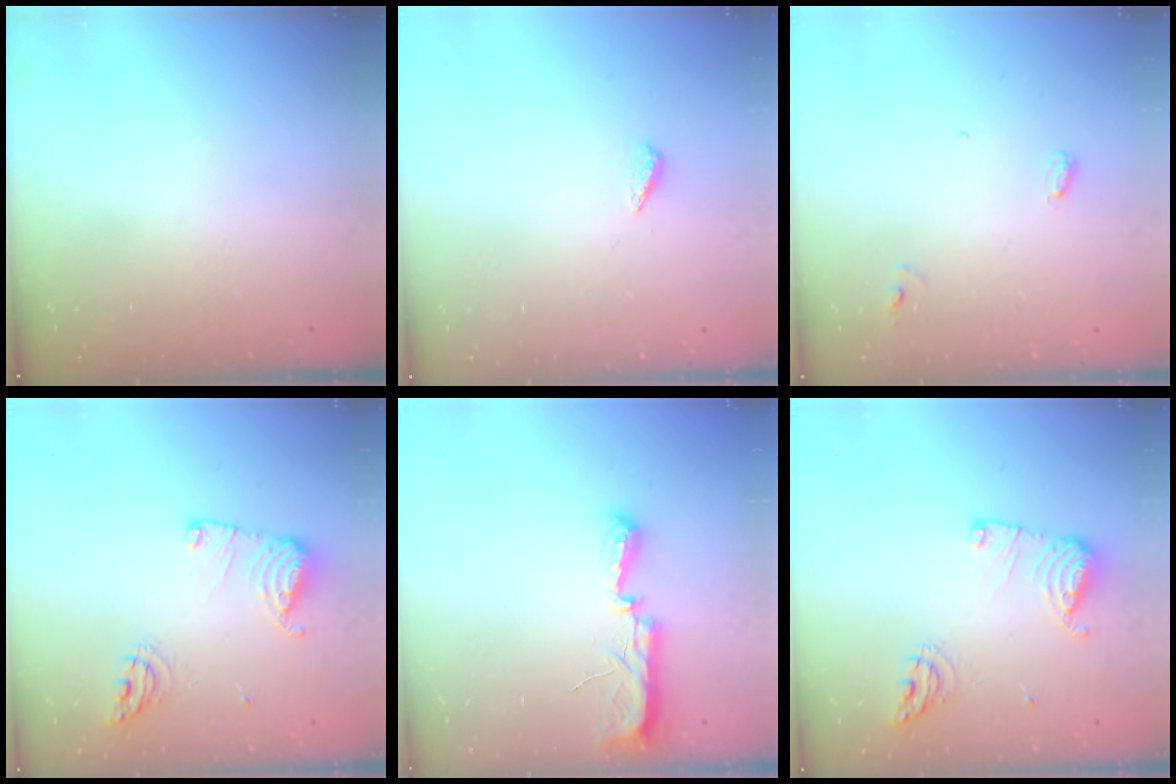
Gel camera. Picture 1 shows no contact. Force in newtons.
{"total": 4.8, "press": 4.8, "slide": 0.4}
{"total": 4.5, "press": 4.5, "slide": 0.4}
{"total": 11.8, "press": 11.7, "slide": 1.4}
{"total": 9.8, "press": 8.8, "slide": 4.4}
{"total": 11.8, "press": 11.7, "slide": 1.4}